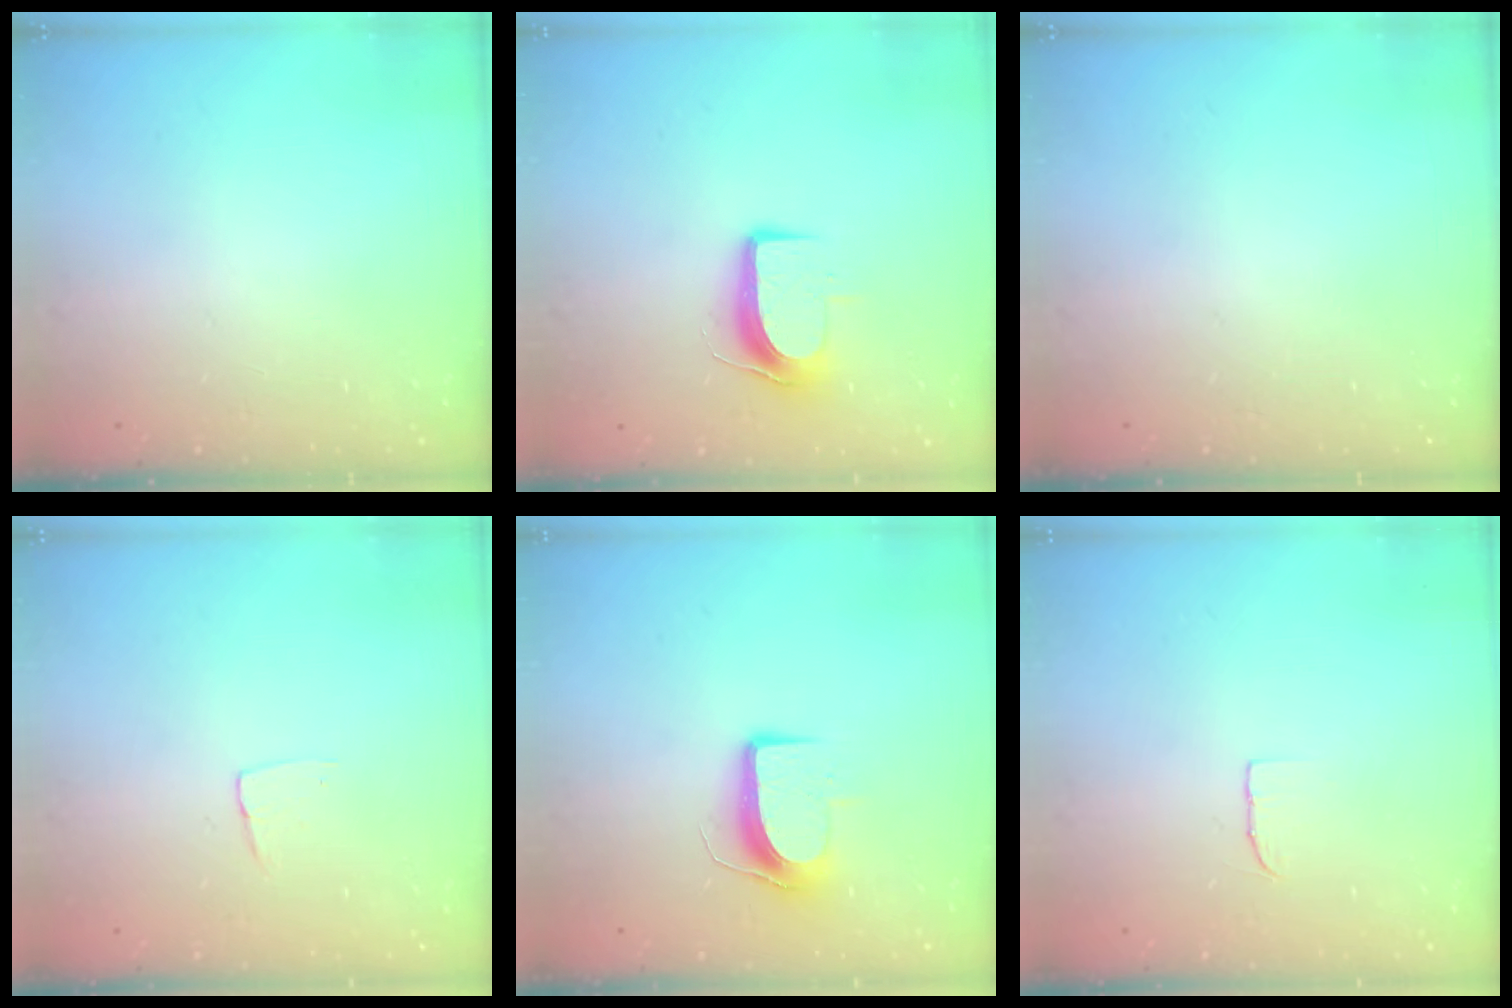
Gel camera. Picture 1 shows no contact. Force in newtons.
{"total": 9.1, "press": 9.0, "slide": 1.1}
{"total": 0.0}
{"total": 3.4, "press": 3.4, "slide": 0.2}
{"total": 9.5, "press": 9.5, "slide": 0.3}
{"total": 4.4, "press": 4.3, "slide": 0.4}